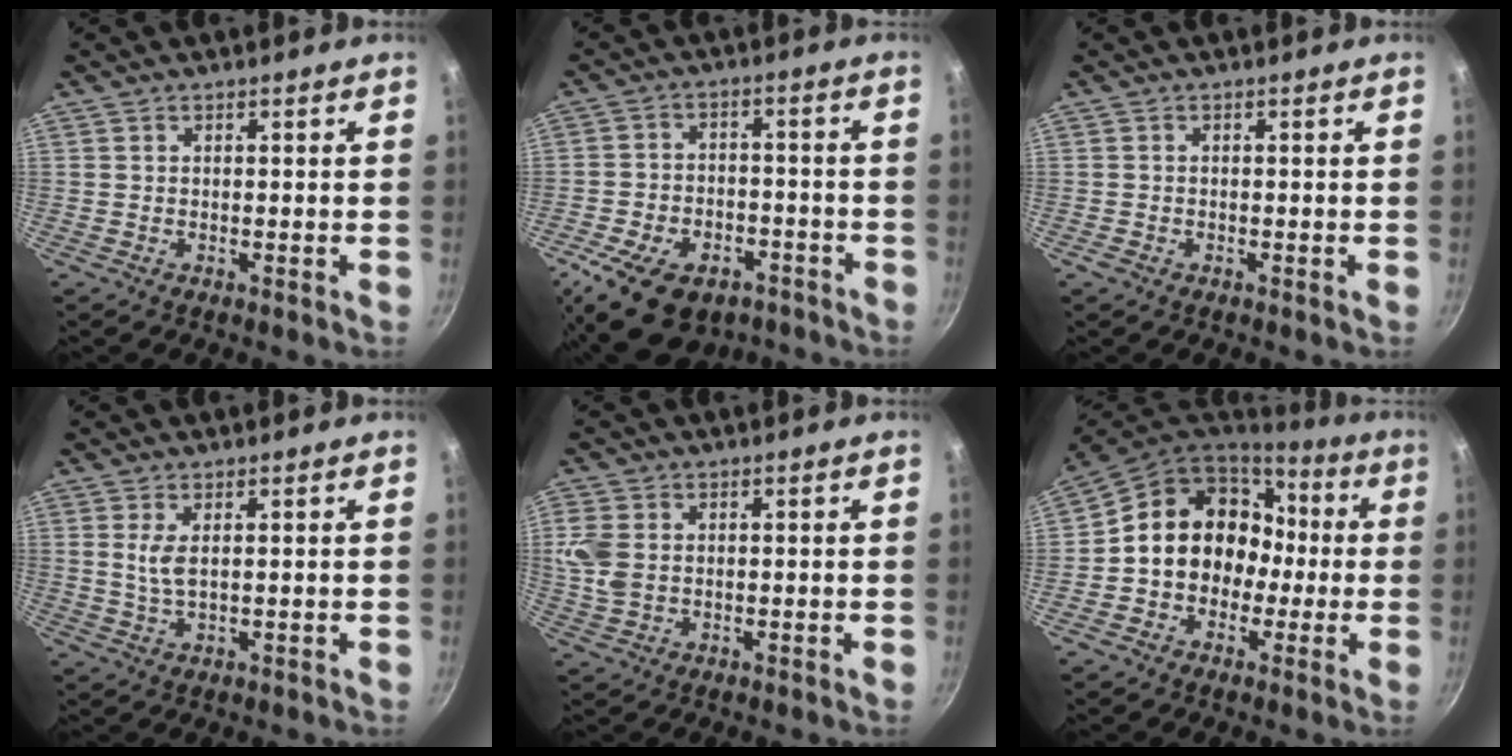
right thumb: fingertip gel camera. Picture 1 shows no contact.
{"total": 16.4, "force": [-9.4, 10.1, 8.9], "torque": [-0.138, 0.042, -0.141]}
{"total": 0.9, "force": [-0.6, 0.6, 0.4], "torque": [-0.011, 0.000, -0.010]}
{"total": 3.6, "force": [0.8, 1.5, 3.2], "torque": [-0.066, -0.007, 0.020]}
{"total": 6.2, "force": [0.7, 4.6, 4.1], "torque": [-0.087, 0.000, 0.014]}
{"total": 16.2, "force": [-0.3, 13.7, 8.7], "torque": [-0.097, 0.056, -0.012]}